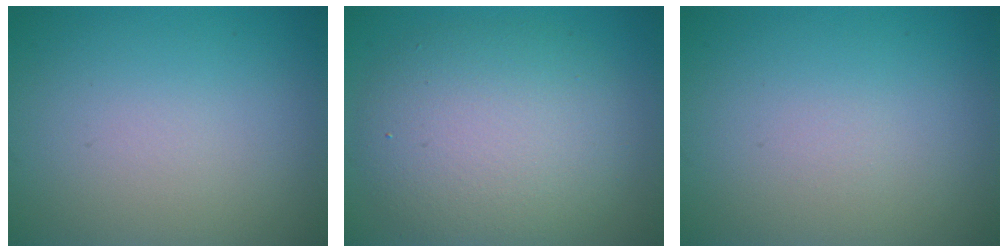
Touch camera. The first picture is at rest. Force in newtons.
{"total": 7.3, "press": 7.2, "slide": 0.8}
{"total": 0.0}